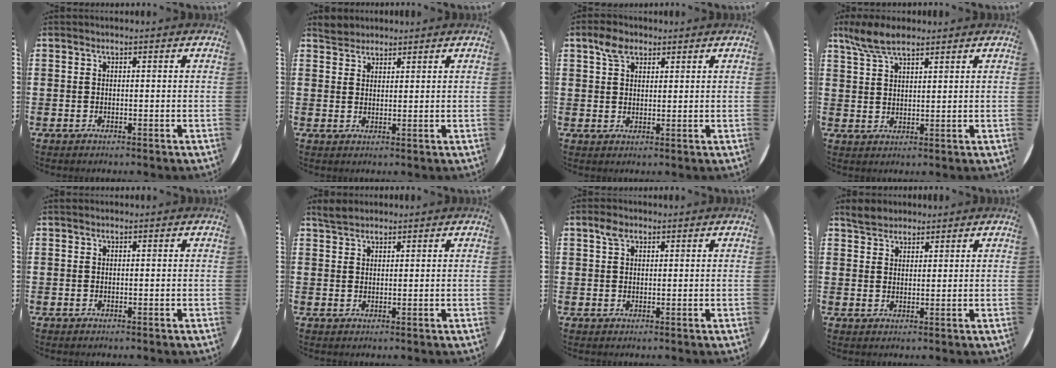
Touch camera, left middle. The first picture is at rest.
{"total": 2.4, "force": [2.3, 0.9, 0.0], "torque": [0.003, 0.002, 0.044]}
{"total": 3.5, "force": [2.4, 2.0, 1.5], "torque": [-0.019, -0.001, 0.042]}
{"total": 5.8, "force": [4.7, 1.8, 2.9], "torque": [-0.067, -0.004, 0.088]}
{"total": 0.0}
{"total": 2.3, "force": [2.2, 0.7, 0.5], "torque": [-0.007, 0.003, 0.041]}
{"total": 2.1, "force": [1.4, 1.2, 1.0], "torque": [-0.014, 0.001, 0.024]}
{"total": 3.0, "force": [2.7, 1.2, 0.0], "torque": [-0.001, 0.002, 0.053]}